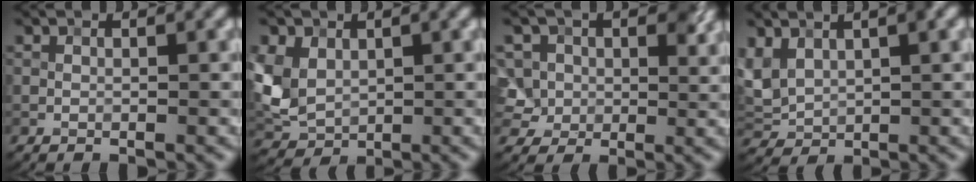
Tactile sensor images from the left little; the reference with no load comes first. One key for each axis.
{"total": 5.4, "fx": 0.8, "fy": 4.2, "fz": 3.3, "tx": -0.087, "ty": 0.001, "tz": 0.012}
{"total": 7.1, "fx": 2.3, "fy": 5.8, "fz": 3.3, "tx": -0.065, "ty": 0.012, "tz": 0.025}
{"total": 4.0, "fx": 1.5, "fy": 2.5, "fz": 2.7, "tx": -0.066, "ty": 0.007, "tz": 0.033}